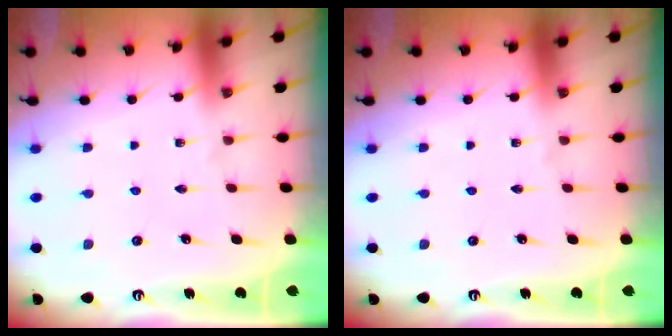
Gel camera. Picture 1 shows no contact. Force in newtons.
{"total": 0.0}